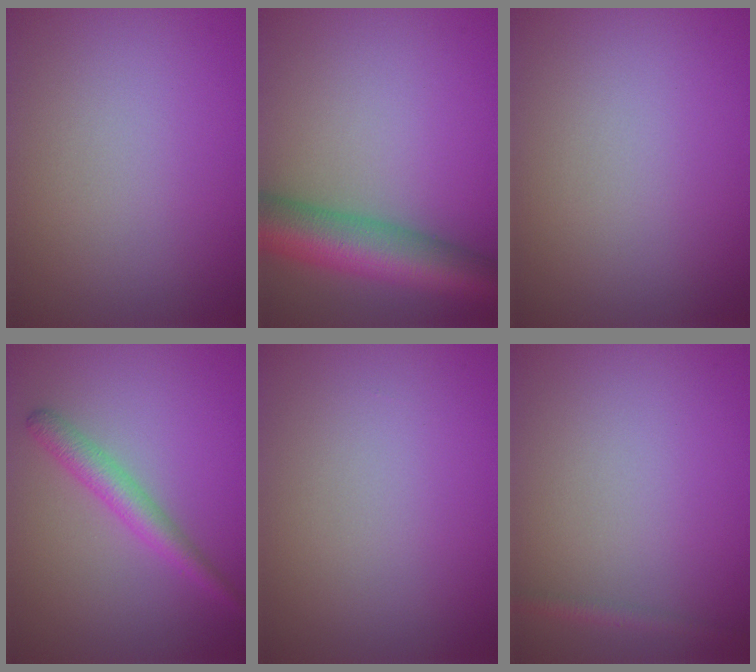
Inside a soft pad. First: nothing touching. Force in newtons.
{"total": 8.7, "press": 8.7, "slide": 0.2}
{"total": 0.0}
{"total": 2.7, "press": 2.7, "slide": 0.1}
{"total": 0.0}
{"total": 1.1, "press": 1.1, "slide": 0.1}